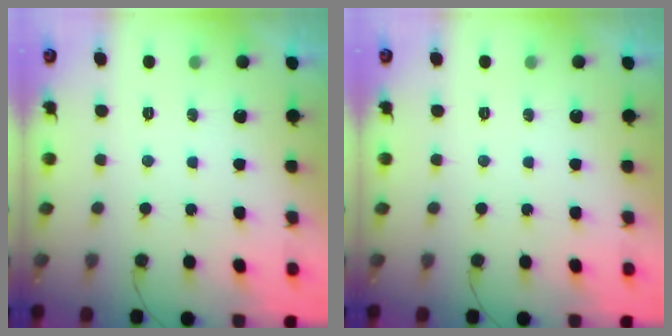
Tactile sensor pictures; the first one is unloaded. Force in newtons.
{"total": 0.0}